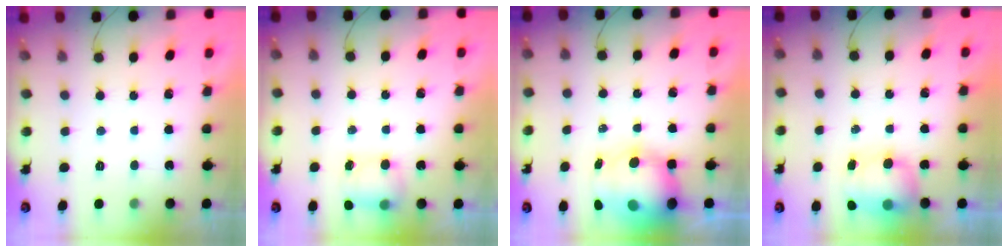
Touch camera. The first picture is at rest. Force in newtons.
{"total": 5.3, "press": 5.3, "slide": 0.8}
{"total": 10.6, "press": 10.2, "slide": 2.6}
{"total": 8.9, "press": 8.4, "slide": 3.0}